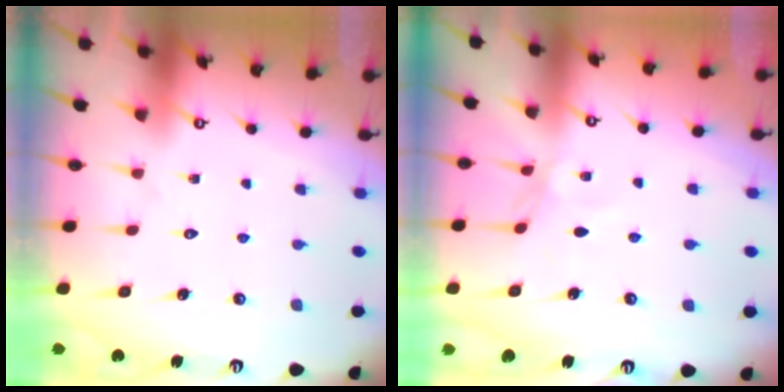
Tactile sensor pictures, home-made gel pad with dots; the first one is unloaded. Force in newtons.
{"total": 2.1, "press": 2.1, "slide": 0.5}